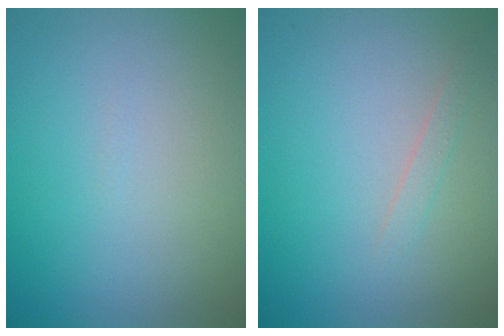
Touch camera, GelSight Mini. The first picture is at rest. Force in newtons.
{"total": 0.8, "press": 0.8, "slide": 0.1}